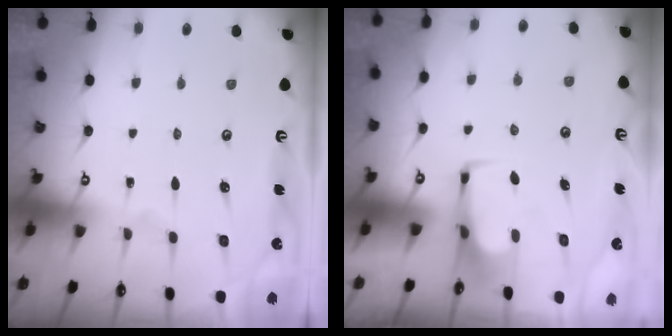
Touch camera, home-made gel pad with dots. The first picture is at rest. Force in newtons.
{"total": 1.7, "press": 1.6, "slide": 0.6}